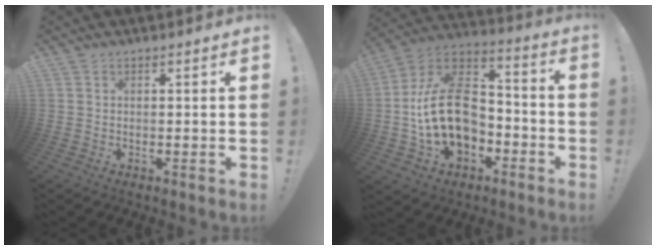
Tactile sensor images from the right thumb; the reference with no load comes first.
{"total": 21.7, "force": [-2.9, 15.4, 15.0], "torque": [-0.274, 0.030, -0.039]}